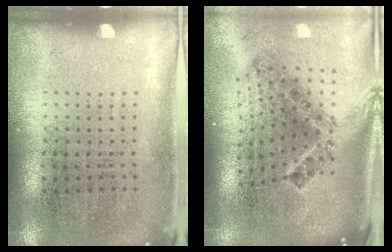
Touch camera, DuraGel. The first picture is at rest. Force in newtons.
{"total": 2.4, "press": 1.5, "slide": 1.9}